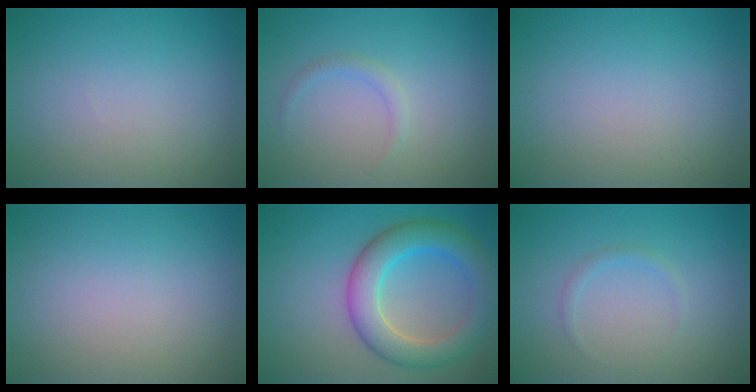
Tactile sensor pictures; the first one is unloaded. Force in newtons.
{"total": 1.0, "press": 1.0, "slide": 0.0}
{"total": 0.0}
{"total": 0.0}
{"total": 6.2, "press": 6.2, "slide": 0.2}
{"total": 0.8, "press": 0.8, "slide": 0.0}